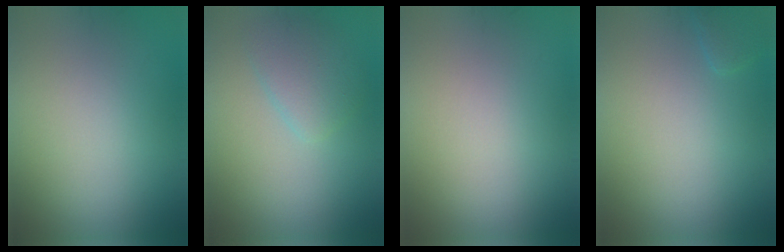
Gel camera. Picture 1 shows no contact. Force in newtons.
{"total": 2.7, "press": 2.7, "slide": 0.2}
{"total": 0.0}
{"total": 1.0, "press": 1.0, "slide": 0.1}